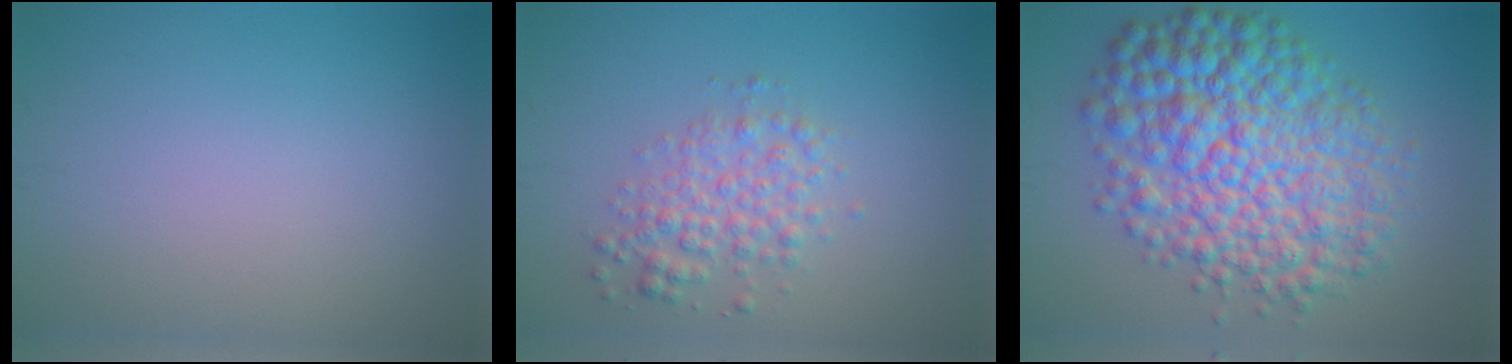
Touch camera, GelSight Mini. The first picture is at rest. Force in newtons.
{"total": 3.2, "press": 3.2, "slide": 0.0}
{"total": 10.9, "press": 10.9, "slide": 0.0}